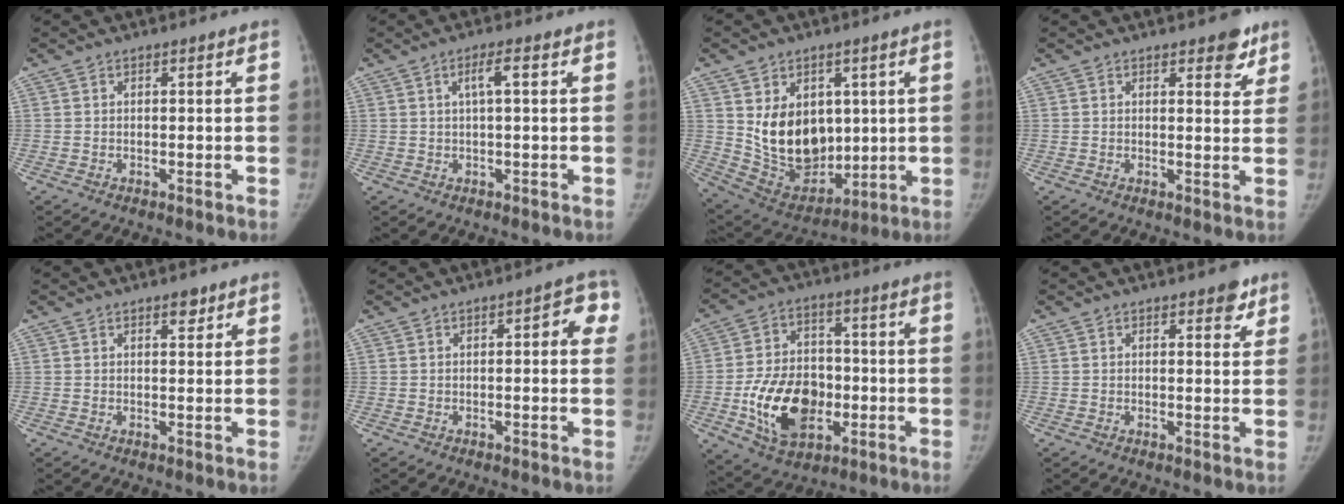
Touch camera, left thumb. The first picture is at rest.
{"total": 3.1, "force": [0.8, 0.4, 2.9], "torque": [-0.059, 0.010, 0.015]}
{"total": 15.9, "force": [2.6, 11.6, 10.5], "torque": [-0.119, -0.027, 0.078]}
{"total": 4.3, "force": [2.8, 2.0, 2.6], "torque": [-0.006, -0.014, 0.032]}
{"total": 2.0, "force": [1.3, 1.0, 1.1], "torque": [-0.004, -0.006, 0.018]}
{"total": 4.1, "force": [1.0, 1.8, 3.5], "torque": [-0.021, 0.007, 0.002]}
{"total": 16.6, "force": [-4.0, 11.5, 11.2], "torque": [-0.158, 0.012, -0.060]}
{"total": 3.1, "force": [2.0, 1.5, 1.8], "torque": [-0.002, -0.009, 0.022]}